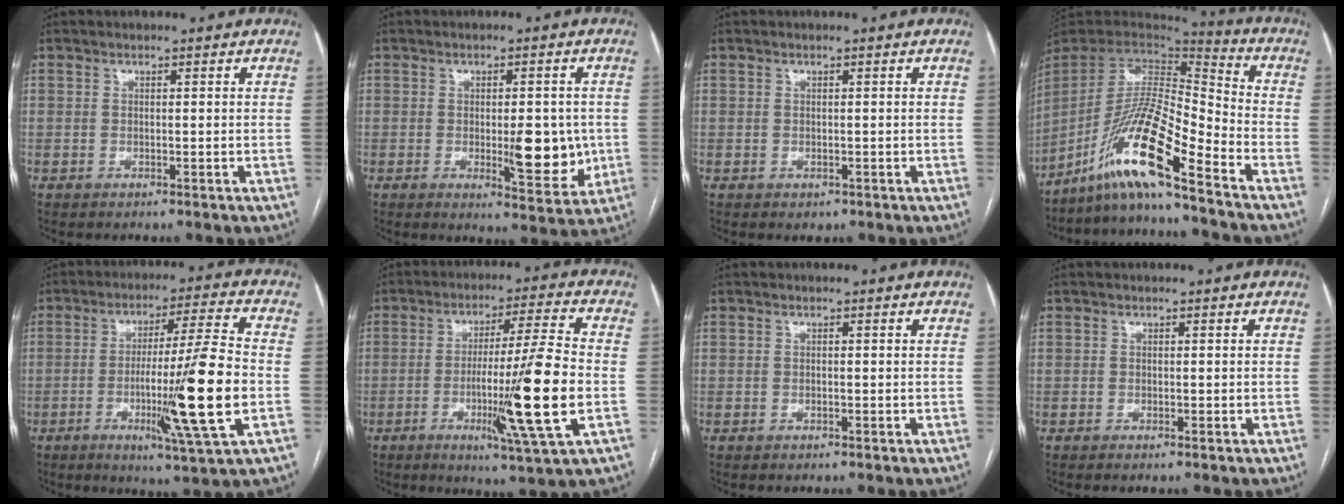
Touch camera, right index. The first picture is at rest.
{"total": 8.2, "force": [-0.9, 2.7, 7.7], "torque": [-0.099, -0.011, -0.004]}
{"total": 1.4, "force": [-0.5, 1.1, 0.6], "torque": [-0.003, 0.002, 0.001]}
{"total": 15.5, "force": [-10.6, 0.0, 11.3], "torque": [-0.217, 0.001, -0.197]}
{"total": 16.1, "force": [-3.5, -1.1, 15.6], "torque": [-0.263, -0.020, -0.062]}
{"total": 15.7, "force": [-3.5, -1.2, 15.3], "torque": [-0.260, -0.022, -0.063]}
{"total": 0.0}
{"total": 0.0}